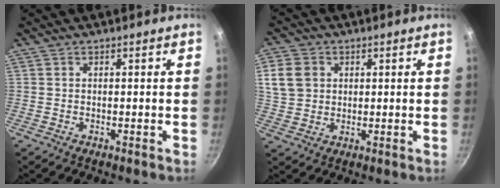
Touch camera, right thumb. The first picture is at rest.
{"total": 7.7, "force": [2.0, 6.3, 3.8], "torque": [-0.057, -0.001, 0.037]}